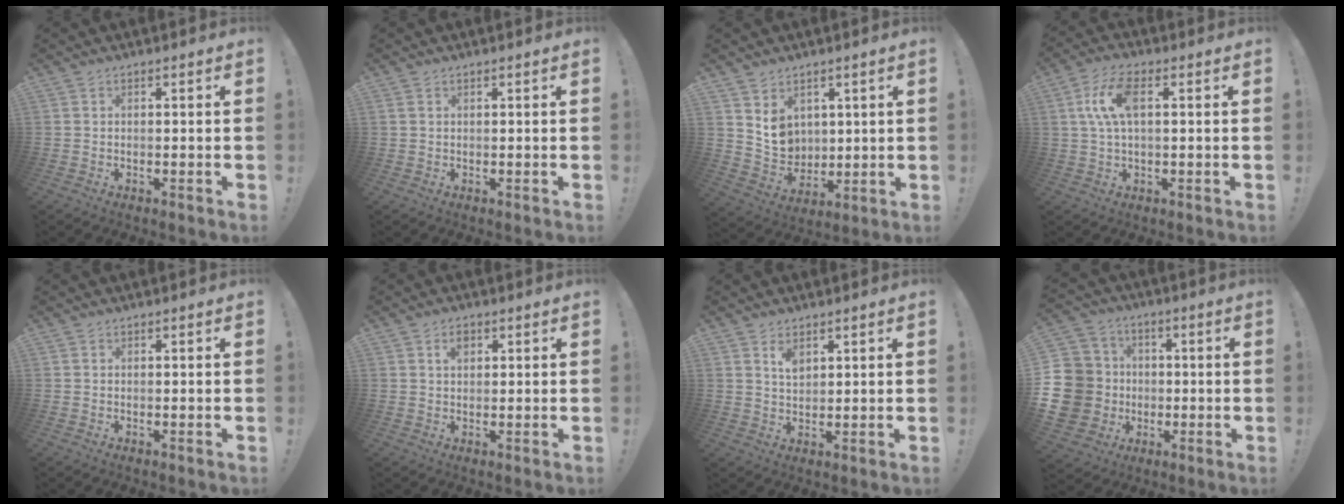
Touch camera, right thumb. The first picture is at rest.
{"total": 0.8, "force": [0.5, 0.5, 0.5], "torque": [-0.012, 0.003, 0.010]}
{"total": 8.2, "force": [4.9, 6.2, 2.3], "torque": [-0.036, -0.042, 0.100]}
{"total": 10.0, "force": [2.0, 4.4, 8.7], "torque": [-0.179, 0.005, 0.036]}
{"total": 0.0}
{"total": 2.6, "force": [1.4, 1.7, 1.4], "torque": [-0.008, -0.002, 0.019]}
{"total": 4.0, "force": [2.5, 2.1, 2.3], "torque": [-0.023, -0.019, 0.040]}
{"total": 15.9, "force": [-2.1, 14.5, 6.1], "torque": [-0.125, 0.023, -0.010]}